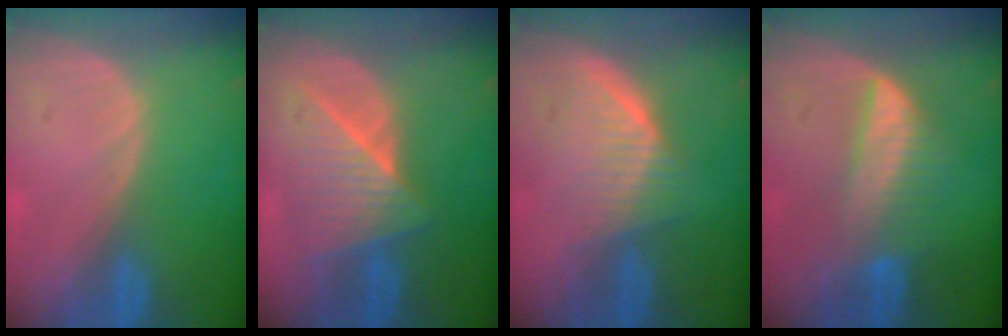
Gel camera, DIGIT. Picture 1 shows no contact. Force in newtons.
{"total": 7.4, "press": 7.4, "slide": 0.5}
{"total": 5.7, "press": 5.7, "slide": 0.7}
{"total": 6.5, "press": 6.1, "slide": 2.2}